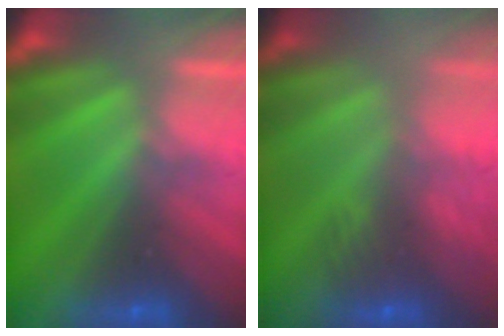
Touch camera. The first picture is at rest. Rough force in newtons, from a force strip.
{"total": 3.1}